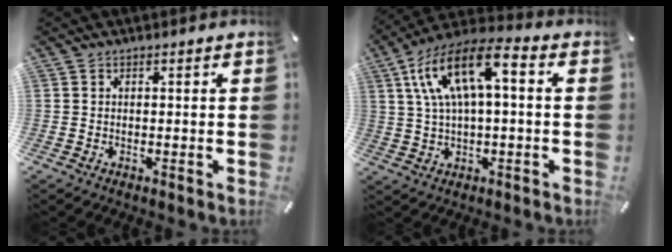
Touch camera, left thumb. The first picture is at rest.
{"total": 14.0, "force": [3.9, 6.1, 11.9], "torque": [-0.245, -0.004, 0.070]}